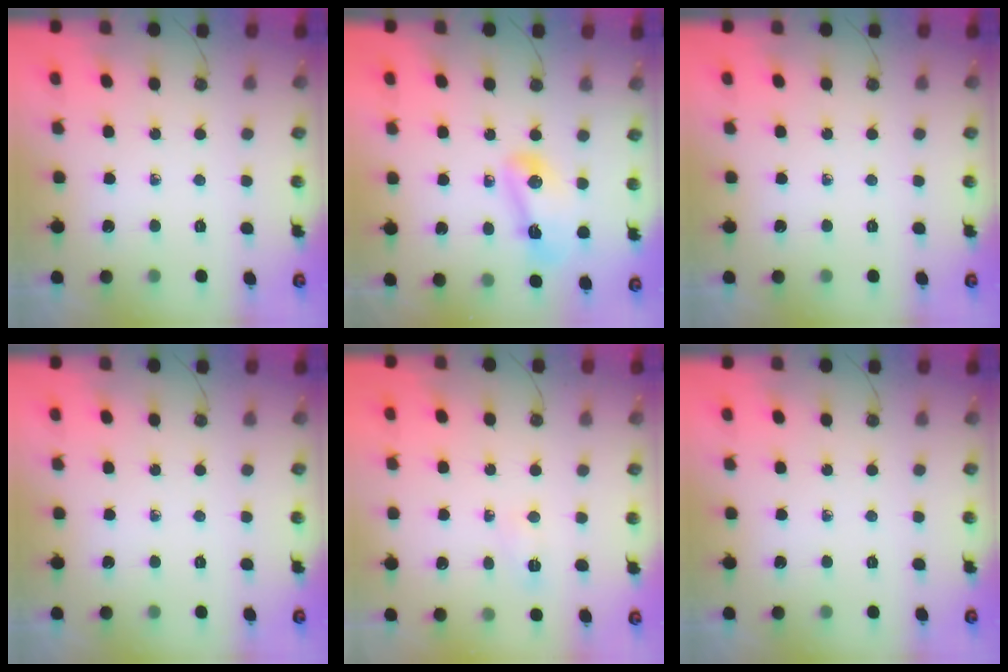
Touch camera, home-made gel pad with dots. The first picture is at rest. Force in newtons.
{"total": 7.8, "press": 7.8, "slide": 0.7}
{"total": 0.0}
{"total": 0.0}
{"total": 3.0, "press": 2.8, "slide": 1.1}
{"total": 0.0}